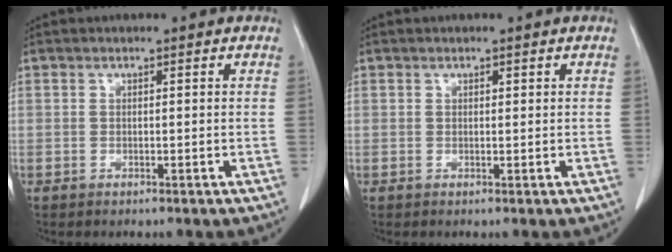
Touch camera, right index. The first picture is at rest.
{"total": 0.0}